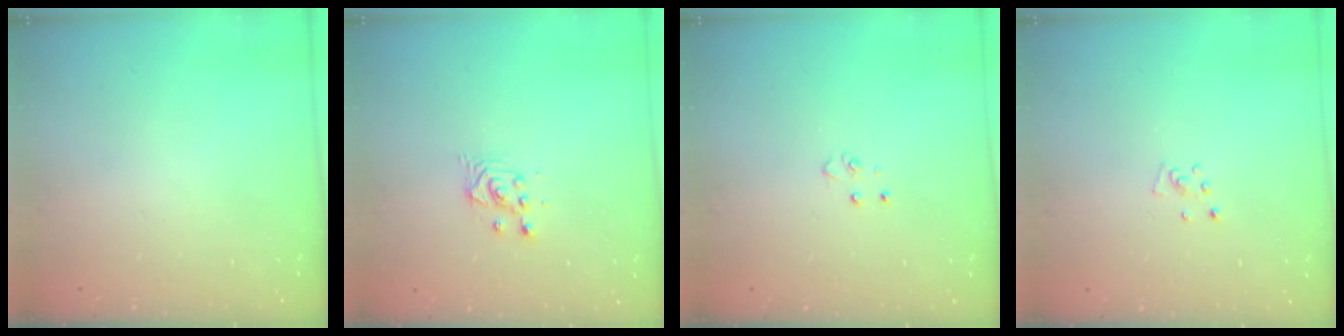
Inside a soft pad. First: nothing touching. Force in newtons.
{"total": 2.5, "press": 2.5, "slide": 0.2}
{"total": 3.6, "press": 3.6, "slide": 0.4}
{"total": 3.1, "press": 3.1, "slide": 0.3}